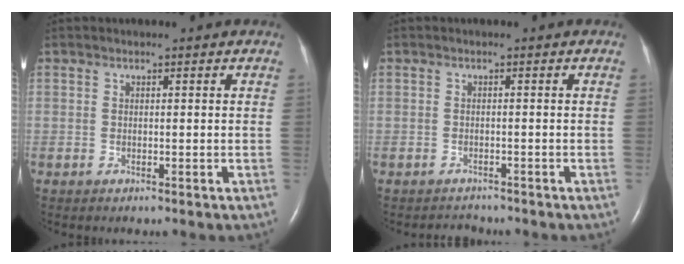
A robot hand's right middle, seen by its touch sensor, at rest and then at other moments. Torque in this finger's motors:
{"motor_torque": [-0.06, 0.08, -0.04, -0.01]}